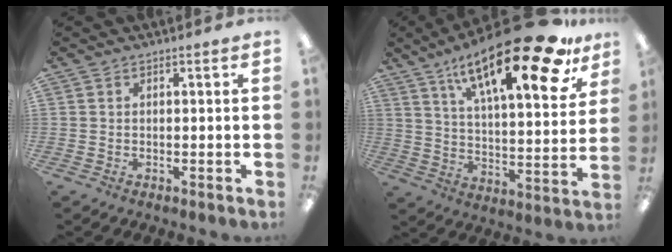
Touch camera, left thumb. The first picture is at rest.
{"total": 26.3, "force": [16.9, 7.7, 18.6], "torque": [-0.283, -0.101, 0.269]}